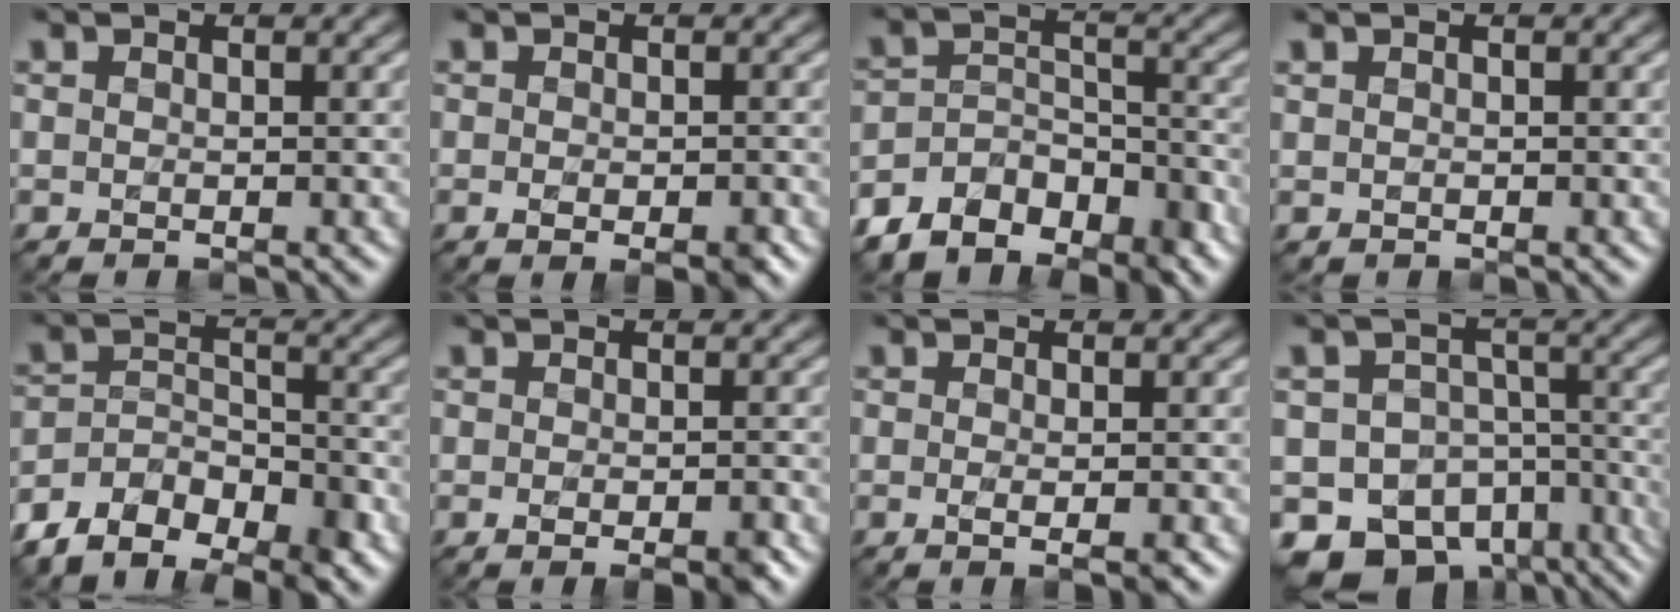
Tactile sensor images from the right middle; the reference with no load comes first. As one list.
[{"total": 2.6, "force": [-1.1, 0.9, 2.2], "torque": [-0.033, -0.006, -0.013]}, {"total": 7.6, "force": [-6.1, 3.9, 2.5], "torque": [-0.034, -0.002, -0.103]}, {"total": 0.0}, {"total": 8.2, "force": [-6.2, 4.0, 3.7], "torque": [-0.056, -0.006, -0.108]}, {"total": 2.8, "force": [-1.3, 0.7, 2.4], "torque": [-0.036, -0.006, -0.019]}, {"total": 2.1, "force": [-0.4, 0.5, 2.0], "torque": [-0.030, -0.005, -0.007]}, {"total": 13.7, "force": [-9.1, 8.9, 5.1], "torque": [-0.088, -0.020, -0.107]}]